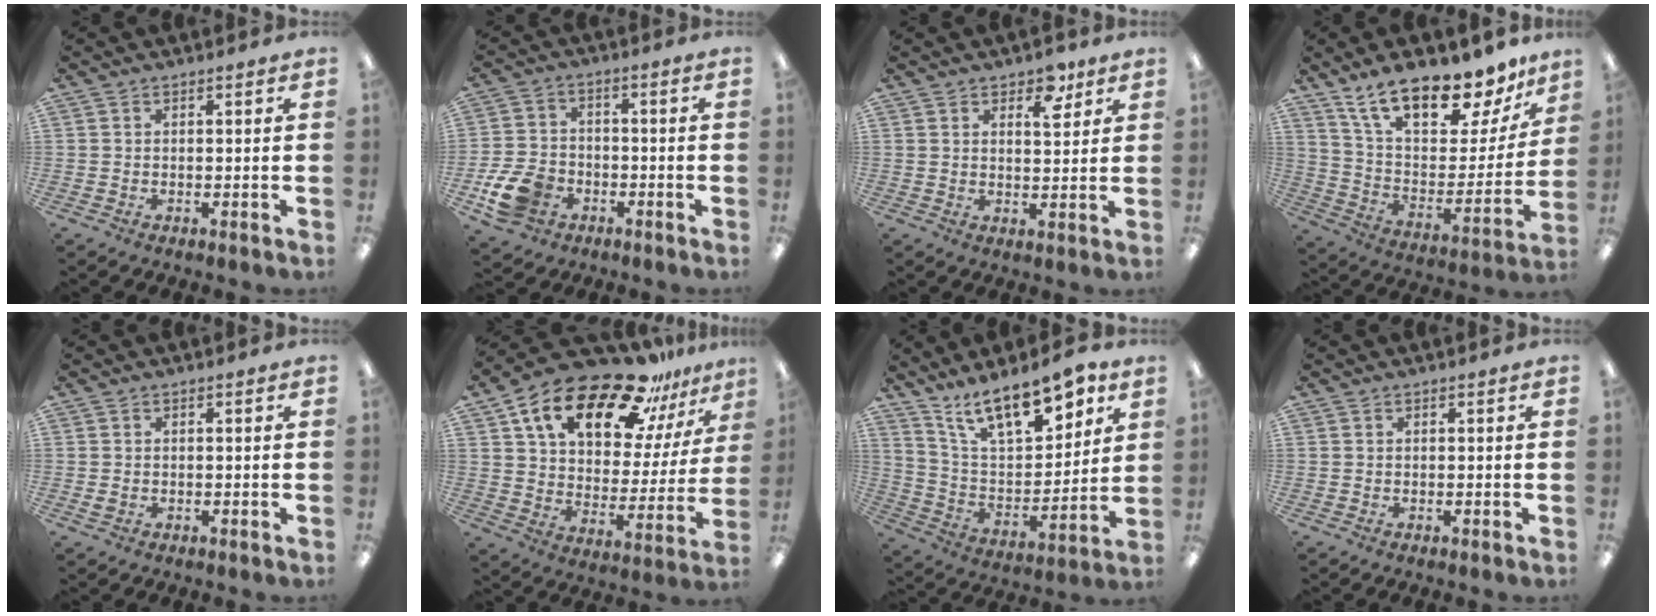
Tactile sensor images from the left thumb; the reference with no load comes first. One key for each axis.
{"total": 10.1, "fx": -4.5, "fy": 7.3, "fz": 5.3, "tx": -0.121, "ty": 0.027, "tz": -0.080}
{"total": 6.7, "fx": 4.4, "fy": 3.4, "fz": 3.7, "tx": -0.028, "ty": -0.021, "tz": 0.071}
{"total": 21.7, "fx": 16.7, "fy": 7.7, "fz": 11.4, "tx": -0.192, "ty": -0.110, "tz": 0.292}
{"total": 1.1, "fx": -0.2, "fy": 0.9, "fz": 0.6, "tx": -0.010, "ty": 0.003, "tz": -0.005}
{"total": 22.9, "fx": 15.9, "fy": 9.7, "fz": 13.3, "tx": -0.231, "ty": -0.096, "tz": 0.275}
{"total": 17.1, "fx": 12.6, "fy": 6.8, "fz": 9.4, "tx": -0.158, "ty": -0.075, "tz": 0.219}
{"total": 0.0}